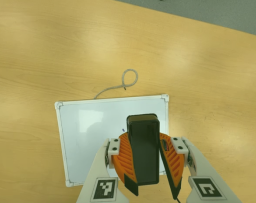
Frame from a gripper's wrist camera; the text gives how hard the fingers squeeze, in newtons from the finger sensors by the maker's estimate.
{"total": 11.8, "left": 12.3, "right": 11.3}